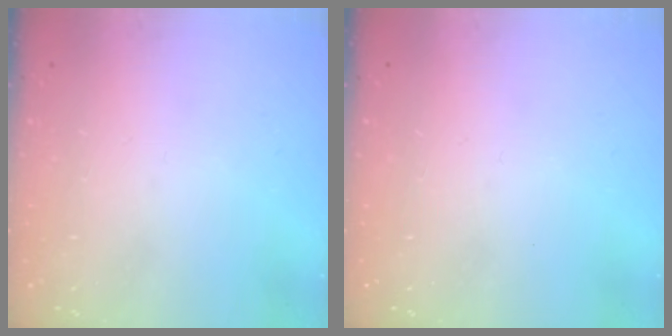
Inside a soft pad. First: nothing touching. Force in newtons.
{"total": 0.0}